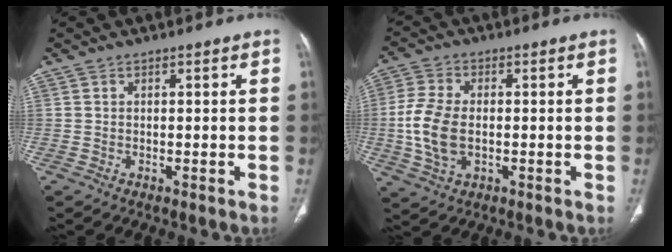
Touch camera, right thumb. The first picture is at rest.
{"total": 9.6, "force": [-1.0, 5.9, 7.6], "torque": [-0.167, 0.004, -0.020]}